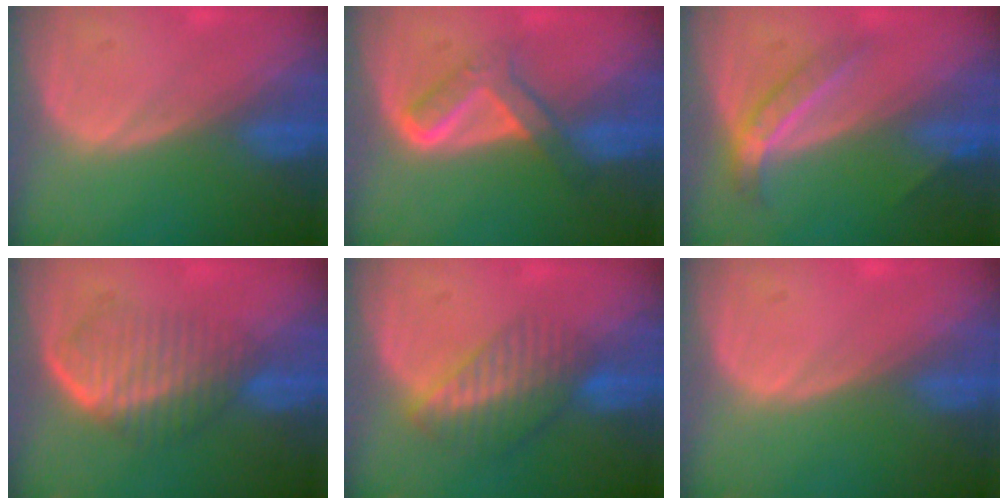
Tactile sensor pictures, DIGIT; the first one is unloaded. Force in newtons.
{"total": 5.2, "press": 5.1, "slide": 0.8}
{"total": 4.4, "press": 4.3, "slide": 0.8}
{"total": 6.8, "press": 6.1, "slide": 3.1}
{"total": 6.8, "press": 5.9, "slide": 3.4}
{"total": 0.6, "press": 0.1, "slide": 0.6}